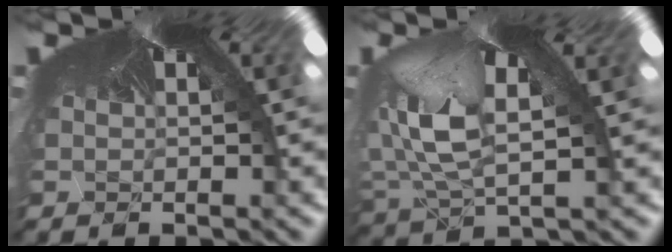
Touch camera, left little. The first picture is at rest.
{"total": 4.3, "force": [-3.7, 2.0, -0.5], "torque": [-0.073, -0.074, -0.020]}